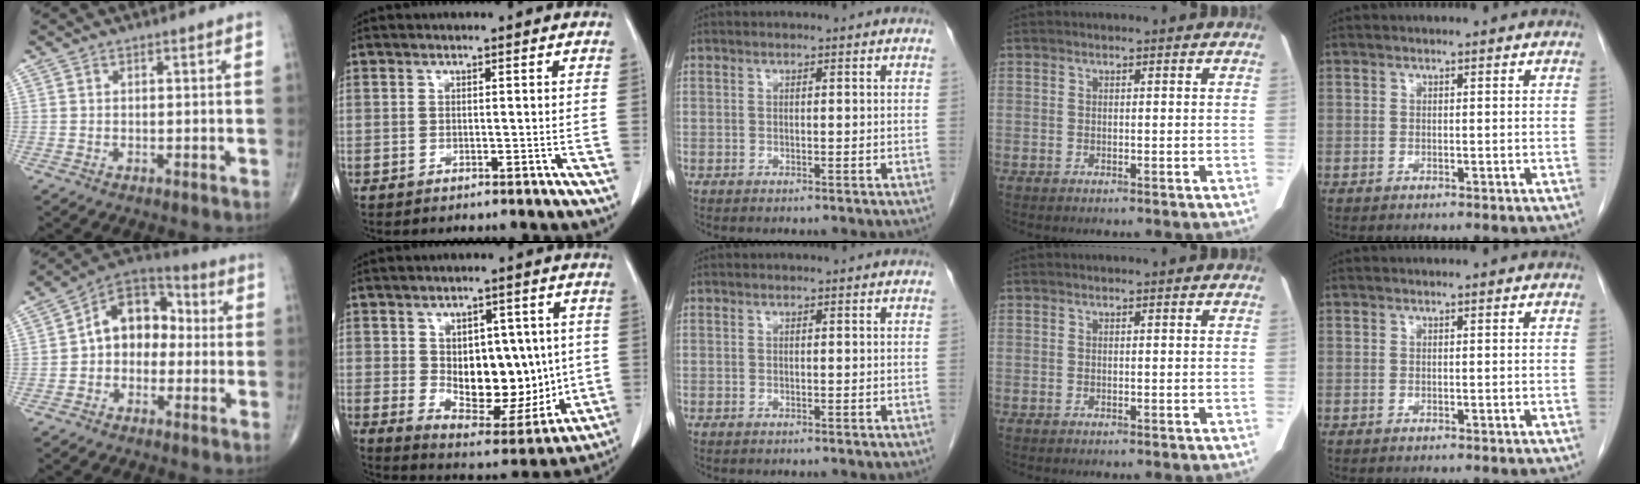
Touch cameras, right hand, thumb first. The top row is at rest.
{"thumb": {"total": 11.7, "force": [0.0, 8.7, 7.9], "torque": [-0.086, 0.042, -0.020]}, "index": {"total": 15.3, "force": [0.5, 8.5, 12.7], "torque": [-0.181, -0.001, 0.033]}}